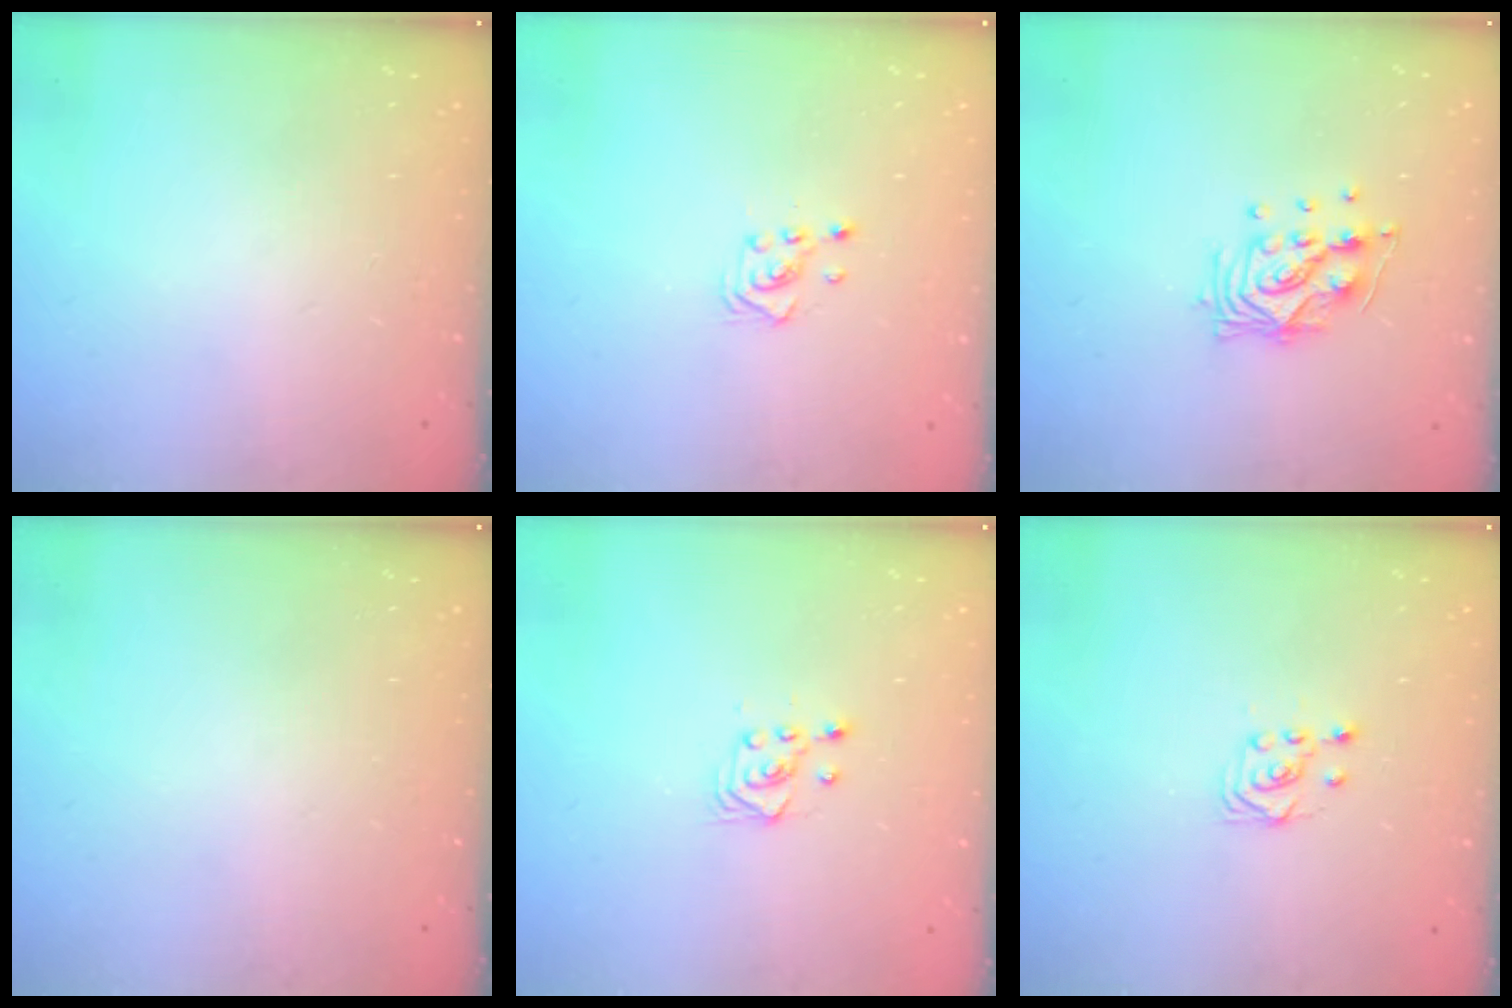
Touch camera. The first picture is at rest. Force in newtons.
{"total": 2.8, "press": 2.8, "slide": 0.3}
{"total": 10.2, "press": 10.2, "slide": 1.2}
{"total": 0.0}
{"total": 3.4, "press": 3.0, "slide": 1.6}
{"total": 2.7, "press": 2.4, "slide": 1.3}